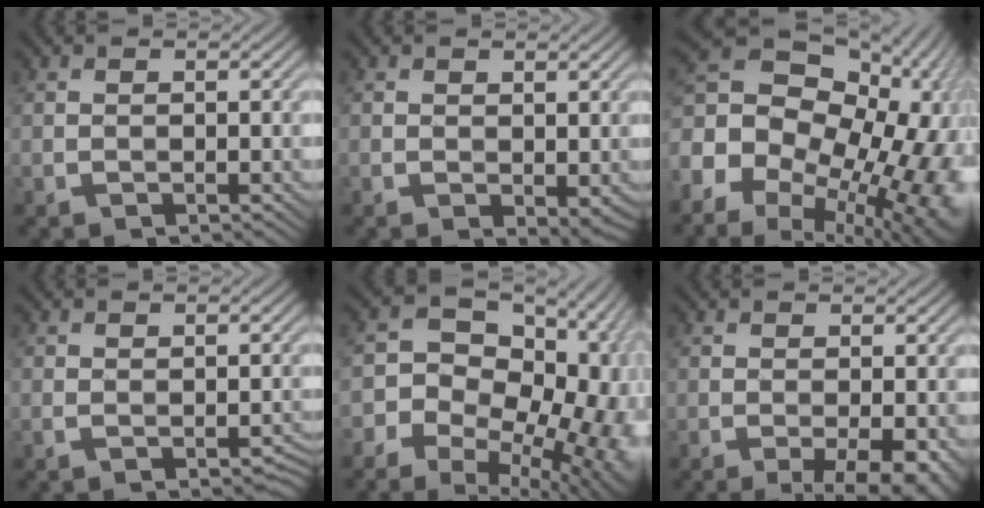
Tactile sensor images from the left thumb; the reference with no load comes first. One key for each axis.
{"total": 1.6, "fx": 0.2, "fy": 1.0, "fz": 1.2, "tx": -0.020, "ty": -0.004, "tz": 0.005}
{"total": 22.4, "fx": -5.5, "fy": 16.3, "fz": 14.4, "tx": -0.253, "ty": -0.005, "tz": -0.093}
{"total": 1.4, "fx": -0.9, "fy": 0.4, "fz": 1.1, "tx": -0.018, "ty": 0.001, "tz": -0.012}
{"total": 20.3, "fx": -7.4, "fy": 14.5, "fz": 12.2, "tx": -0.173, "ty": -0.020, "tz": -0.084}
{"total": 4.7, "fx": -1.9, "fy": 1.0, "fz": 4.1, "tx": -0.064, "ty": 0.000, "tz": -0.023}